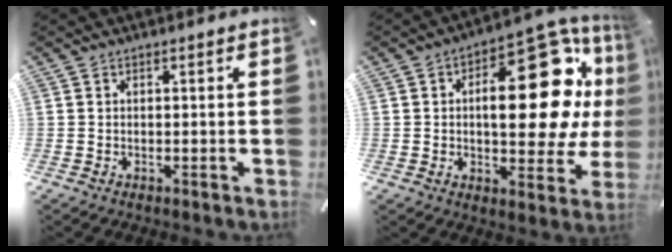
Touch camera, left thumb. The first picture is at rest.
{"total": 24.8, "force": [5.1, 11.4, 21.4], "torque": [-0.271, -0.039, 0.085]}